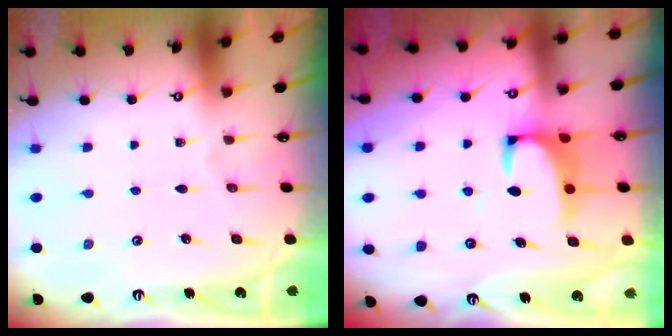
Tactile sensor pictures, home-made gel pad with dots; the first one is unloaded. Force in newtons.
{"total": 2.3, "press": 2.1, "slide": 0.9}